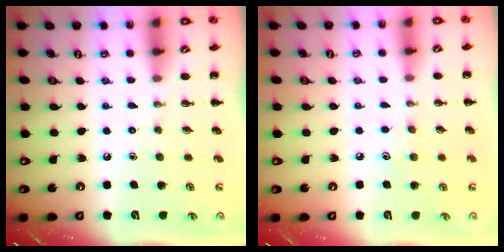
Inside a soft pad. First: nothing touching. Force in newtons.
{"total": 4.6, "press": 4.3, "slide": 1.4}